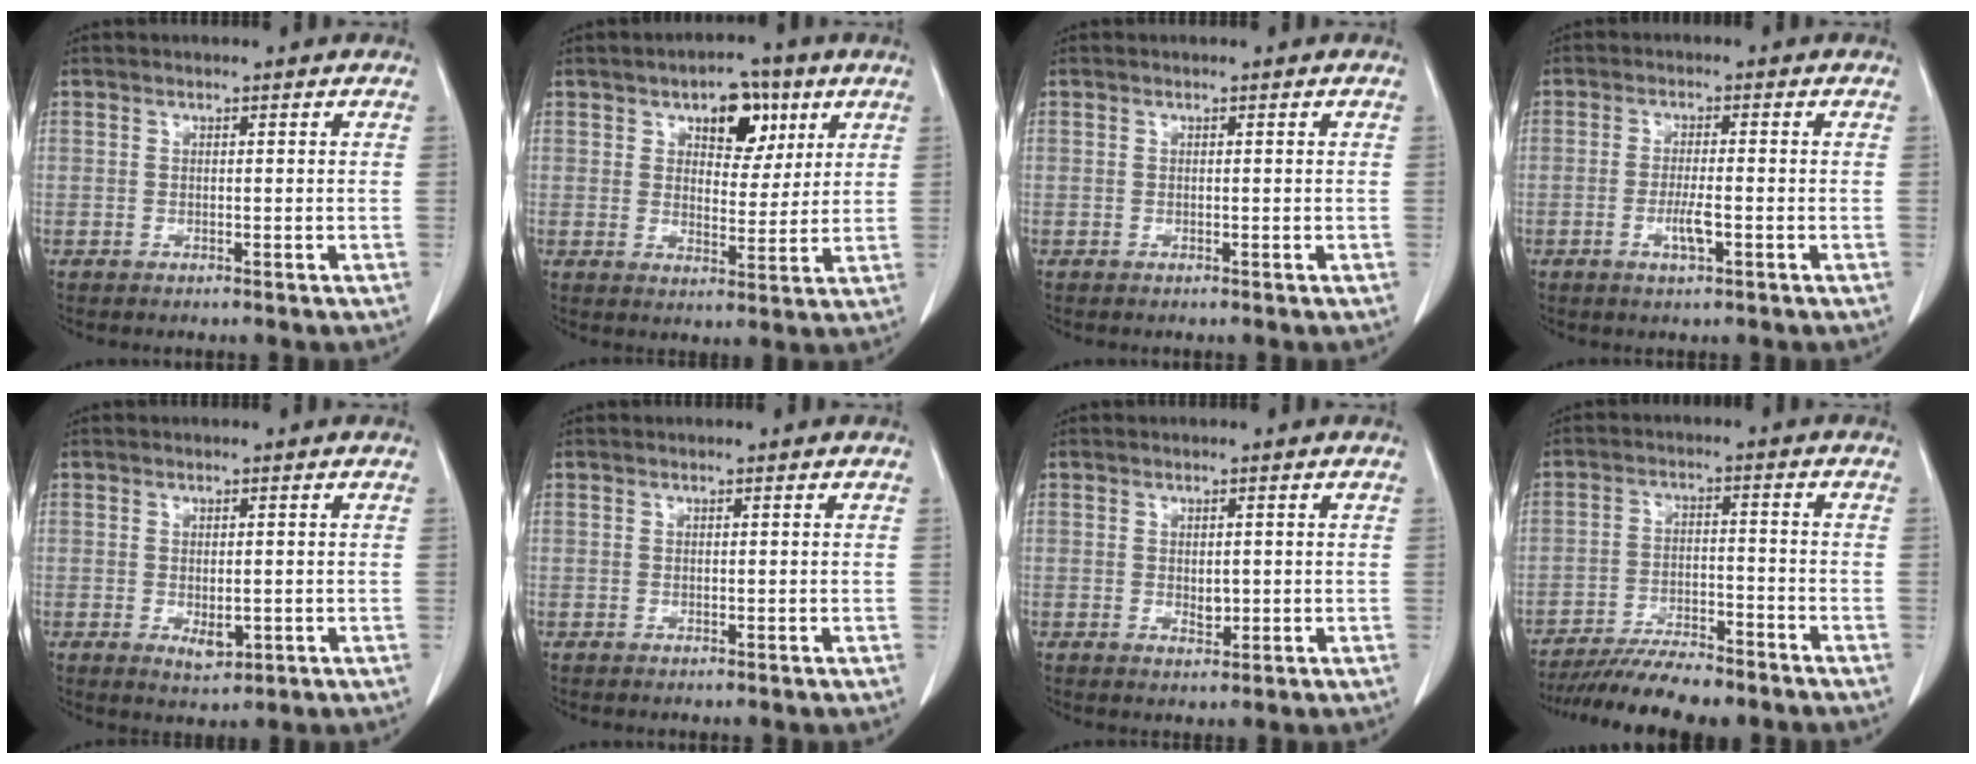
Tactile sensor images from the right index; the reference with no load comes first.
{"total": 7.9, "force": [4.0, 4.4, 5.3], "torque": [-0.068, 0.014, 0.060]}
{"total": 0.0}
{"total": 3.5, "force": [-1.2, 0.5, 3.3], "torque": [-0.064, -0.003, -0.021]}
{"total": 3.0, "force": [-0.7, 1.4, 2.5], "torque": [-0.040, -0.006, -0.002]}
{"total": 0.0}
{"total": 1.8, "force": [0.0, 1.1, 1.5], "torque": [-0.025, -0.004, 0.004]}
{"total": 10.9, "force": [-9.6, 1.9, 4.8], "torque": [-0.073, -0.013, -0.153]}